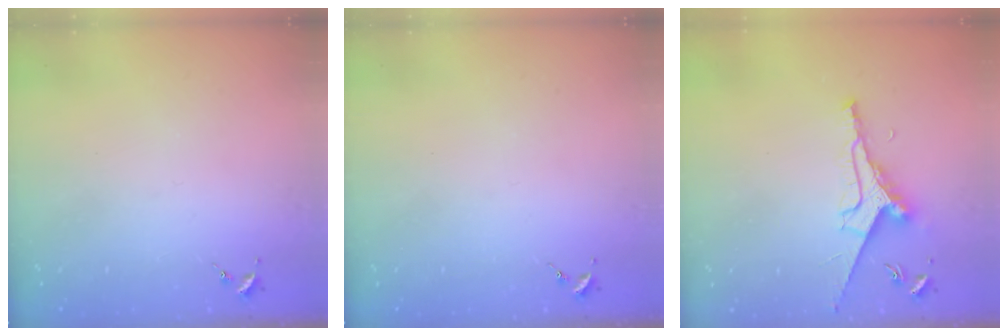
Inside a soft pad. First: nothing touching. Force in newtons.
{"total": 0.0}
{"total": 9.2, "press": 9.1, "slide": 1.0}